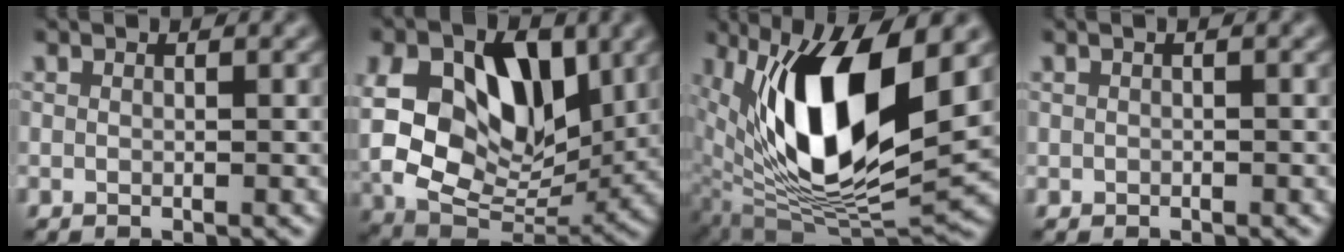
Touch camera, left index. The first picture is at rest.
{"total": 12.9, "force": [2.6, 8.7, 9.1], "torque": [-0.166, -0.005, 0.059]}
{"total": 13.0, "force": [2.9, 5.5, 11.4], "torque": [-0.208, -0.020, 0.060]}
{"total": 0.0}